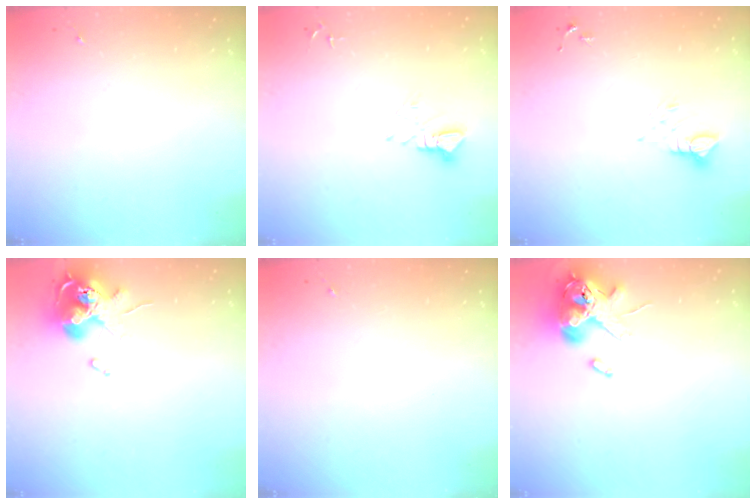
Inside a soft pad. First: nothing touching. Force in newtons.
{"total": 5.0, "press": 5.0, "slide": 0.2}
{"total": 4.1, "press": 4.1, "slide": 0.2}
{"total": 12.4, "press": 12.3, "slide": 1.1}
{"total": 0.0}
{"total": 13.2, "press": 13.0, "slide": 2.3}